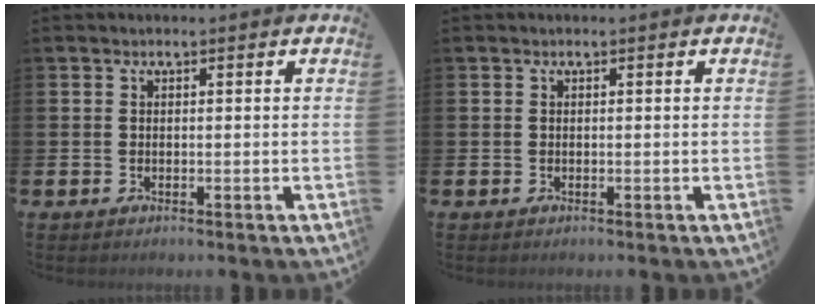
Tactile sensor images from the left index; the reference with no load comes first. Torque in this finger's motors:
{"motor_torque": [0.07, 0.01, 0.00, 0.00]}